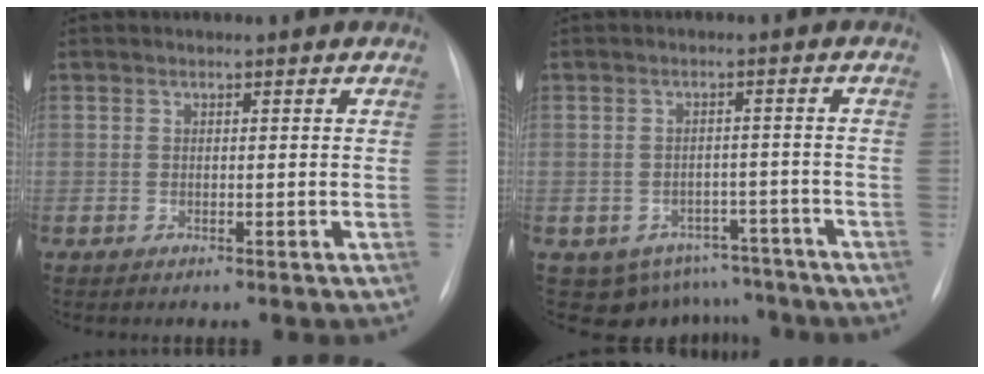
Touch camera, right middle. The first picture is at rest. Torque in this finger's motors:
{"motor_torque": [-0.04, -0.10, -0.03, -0.02]}